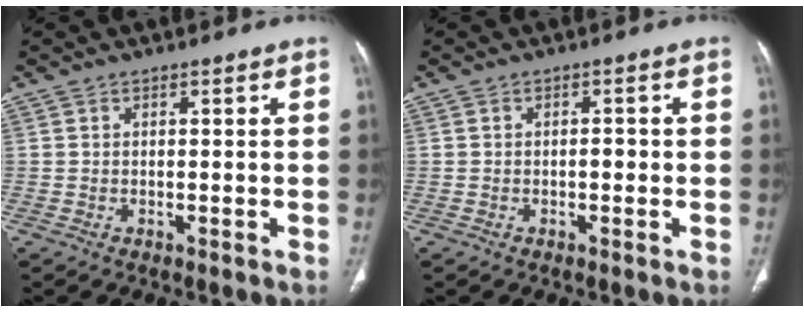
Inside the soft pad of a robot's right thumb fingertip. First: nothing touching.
{"total": 1.1, "force": [-0.2, 0.6, 0.9], "torque": [-0.008, 0.003, -0.006]}